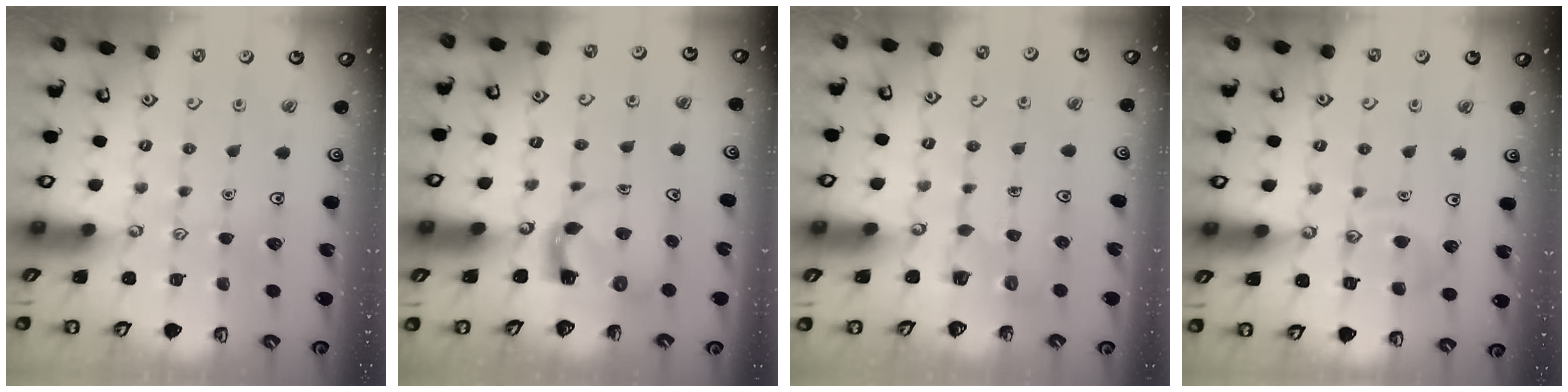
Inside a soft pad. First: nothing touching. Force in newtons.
{"total": 3.6, "press": 3.6, "slide": 0.4}
{"total": 2.6, "press": 2.6, "slide": 0.3}
{"total": 10.2, "press": 10.1, "slide": 0.9}